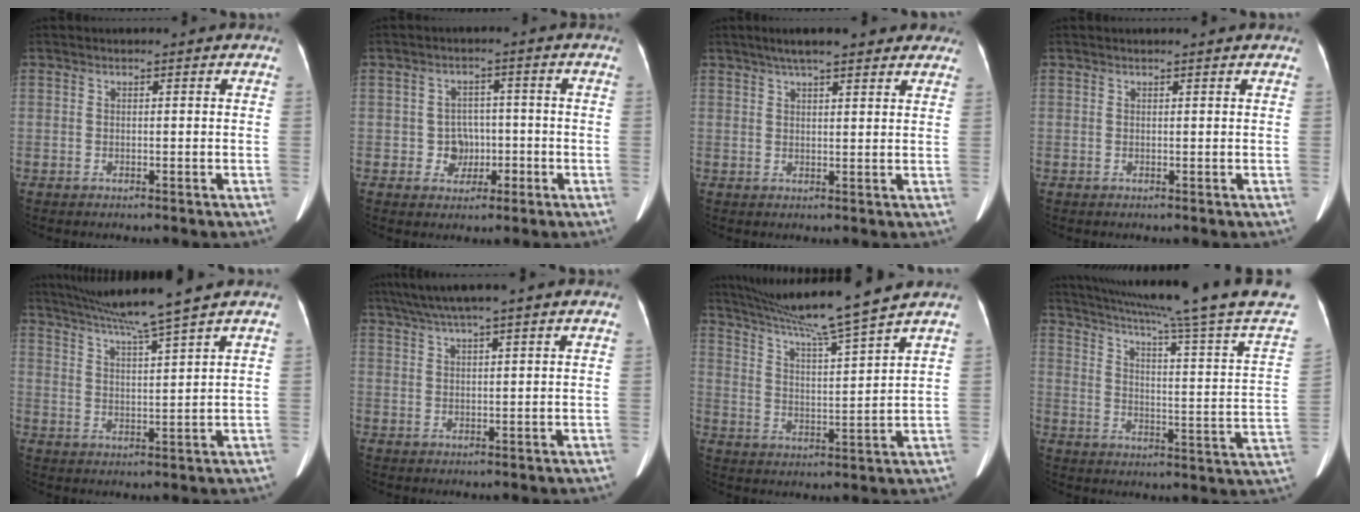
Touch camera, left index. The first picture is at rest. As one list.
[{"total": 3.9, "force": [-1.1, 3.5, 1.2], "torque": [-0.017, 0.012, -0.013]}, {"total": 12.0, "force": [9.6, 2.3, 6.9], "torque": [-0.089, 0.035, 0.124]}, {"total": 1.9, "force": [1.8, 0.0, 0.7], "torque": [-0.010, 0.013, 0.018]}, {"total": 9.8, "force": [8.3, -2.2, 4.7], "torque": [-0.082, 0.000, 0.139]}, {"total": 7.4, "force": [5.7, -0.9, 4.6], "torque": [-0.081, 0.034, 0.092]}, {"total": 14.1, "force": [12.1, -2.3, 6.8], "torque": [-0.119, -0.008, 0.199]}, {"total": 24.8, "force": [21.1, -3.2, 12.5], "torque": [-0.209, -0.076, 0.278]}]